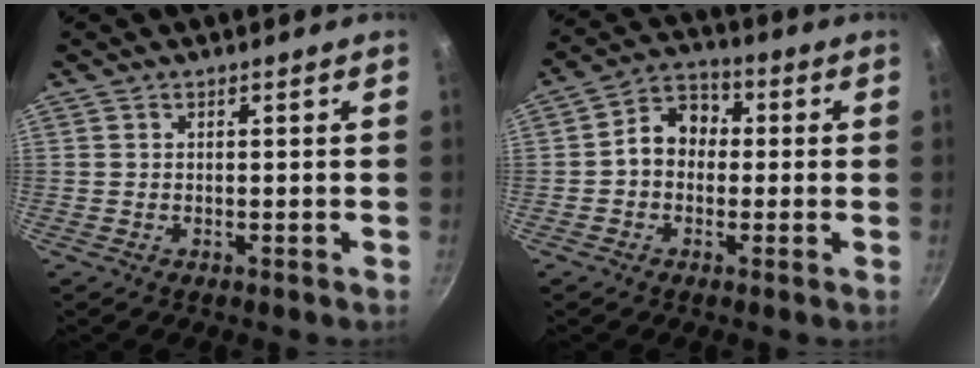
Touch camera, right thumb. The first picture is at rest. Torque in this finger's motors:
{"motor_torque": [-0.35, 1.00, 0.74, -0.45, 0.03]}